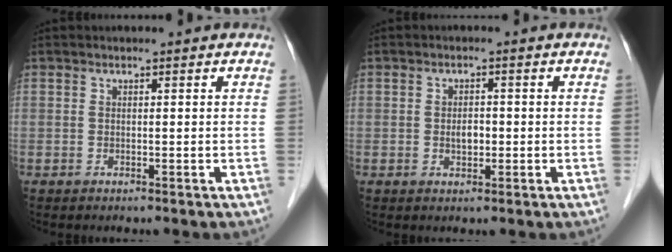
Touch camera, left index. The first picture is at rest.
{"total": 2.2, "force": [-0.3, 1.3, 1.7], "torque": [-0.029, 0.002, -0.002]}